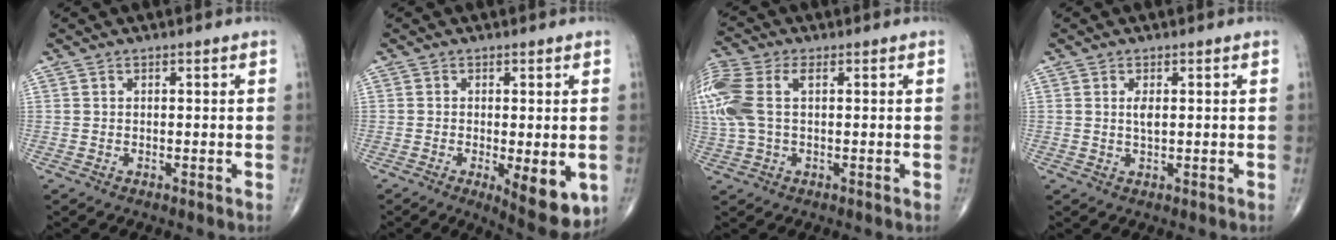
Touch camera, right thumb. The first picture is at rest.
{"total": 10.8, "force": [-3.1, 3.8, 9.7], "torque": [-0.126, -0.021, -0.035]}
{"total": 12.4, "force": [2.4, 7.0, 9.9], "torque": [-0.282, 0.025, 0.048]}
{"total": 1.7, "force": [0.4, 0.6, 1.6], "torque": [-0.029, -0.005, 0.008]}